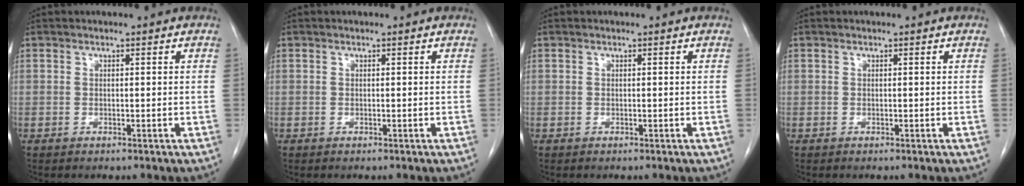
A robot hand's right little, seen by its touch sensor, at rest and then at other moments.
{"total": 0.0}
{"total": 0.0}
{"total": 0.0}